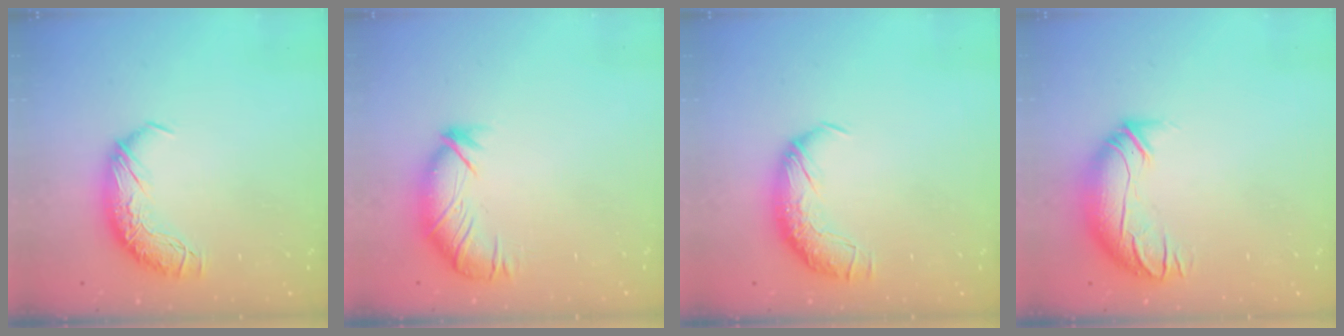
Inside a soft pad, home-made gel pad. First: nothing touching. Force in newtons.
{"total": 2.9, "press": 2.5, "slide": 1.4}
{"total": 1.7, "press": 0.6, "slide": 1.6}
{"total": 3.0, "press": 1.0, "slide": 2.8}